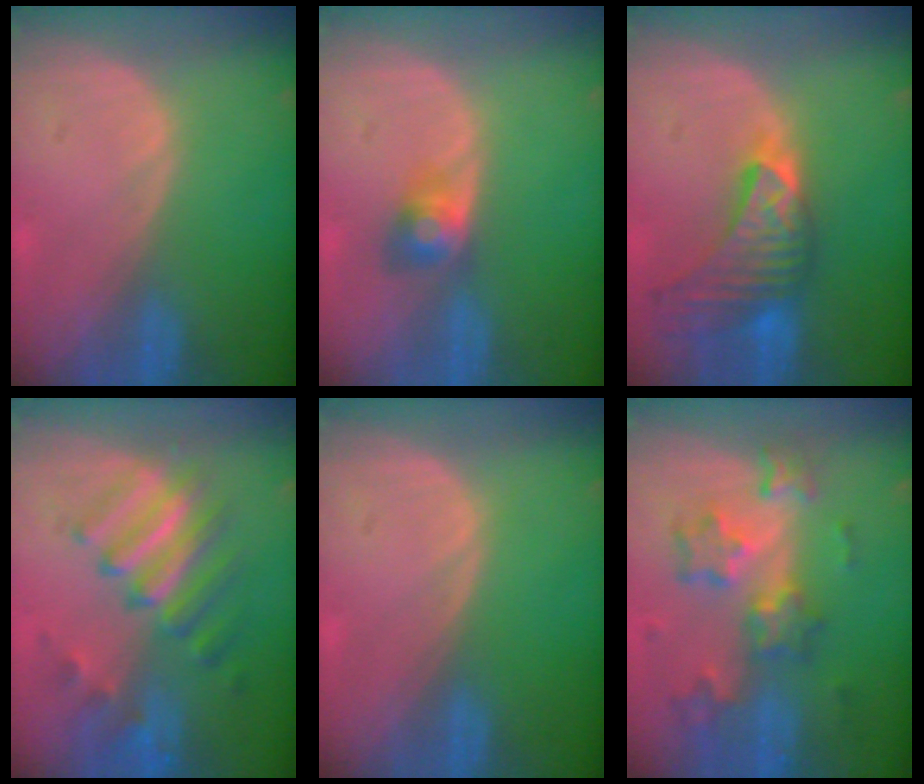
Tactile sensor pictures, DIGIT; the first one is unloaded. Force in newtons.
{"total": 3.1, "press": 3.1, "slide": 0.1}
{"total": 9.0, "press": 8.5, "slide": 3.2}
{"total": 9.6, "press": 8.3, "slide": 4.7}
{"total": 0.0}
{"total": 8.6, "press": 7.6, "slide": 4.0}